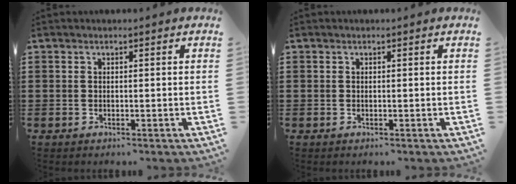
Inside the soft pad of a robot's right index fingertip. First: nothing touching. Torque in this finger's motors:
{"motor_torque": [-0.01, 0.00, 0.00, -0.01]}